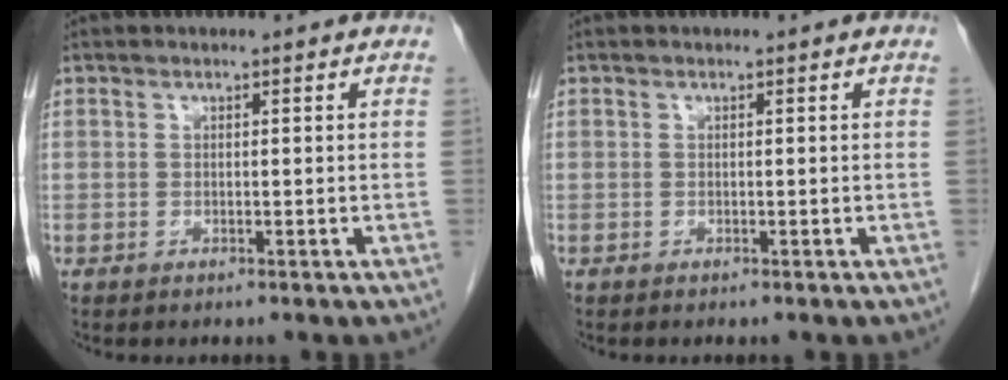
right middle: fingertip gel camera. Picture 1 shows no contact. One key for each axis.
{"total": 0.0}